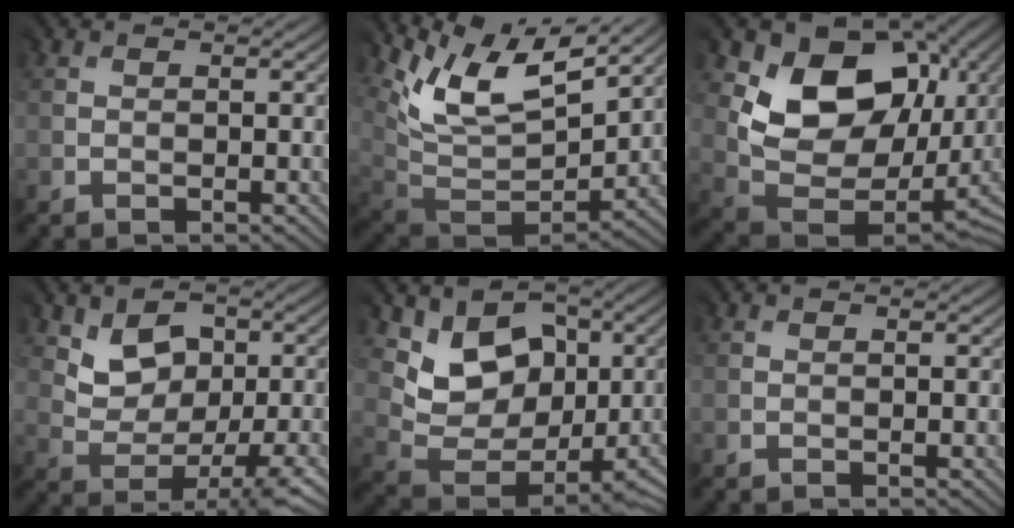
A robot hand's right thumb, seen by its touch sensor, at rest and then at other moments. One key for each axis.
{"total": 10.7, "fx": 8.0, "fy": 4.3, "fz": 5.7, "tx": -0.136, "ty": 0.013, "tz": 0.153}
{"total": 13.0, "fx": 5.3, "fy": 9.8, "fz": 6.7, "tx": -0.095, "ty": -0.009, "tz": 0.107}
{"total": 5.0, "fx": 1.6, "fy": 3.6, "fz": 3.2, "tx": -0.041, "ty": 0.004, "tz": 0.030}
{"total": 7.6, "fx": 3.3, "fy": 6.0, "fz": 3.4, "tx": -0.067, "ty": -0.017, "tz": 0.052}
{"total": 0.0}